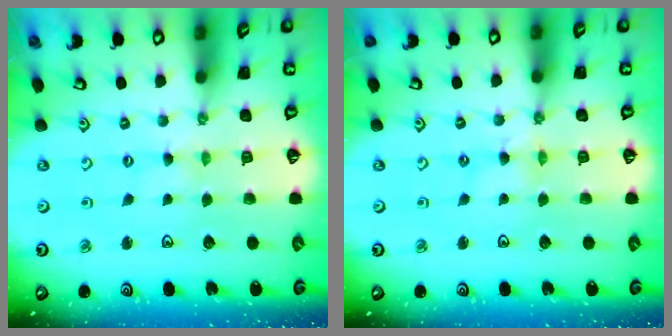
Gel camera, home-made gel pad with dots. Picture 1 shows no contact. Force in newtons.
{"total": 1.0, "press": 0.9, "slide": 0.2}